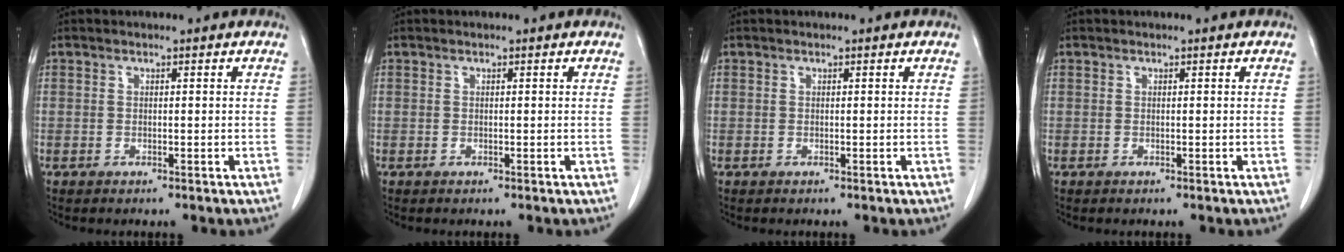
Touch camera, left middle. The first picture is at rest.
{"total": 0.0}
{"total": 0.0}
{"total": 0.0}